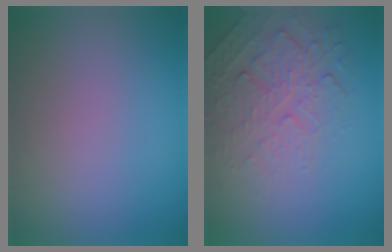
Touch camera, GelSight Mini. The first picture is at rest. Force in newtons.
{"total": 2.7, "press": 2.1, "slide": 1.7}